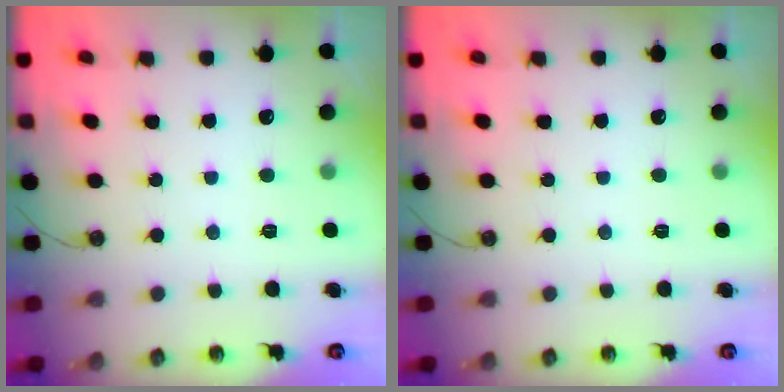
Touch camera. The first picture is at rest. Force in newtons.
{"total": 0.0}